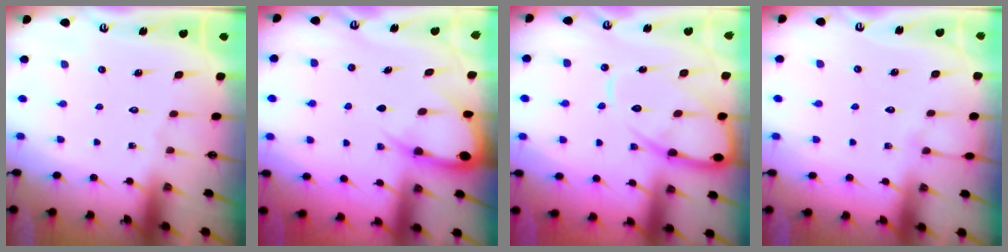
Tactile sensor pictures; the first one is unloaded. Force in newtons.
{"total": 5.8, "press": 5.8, "slide": 0.6}
{"total": 13.1, "press": 13.1, "slide": 1.1}
{"total": 3.5, "press": 3.5, "slide": 0.5}